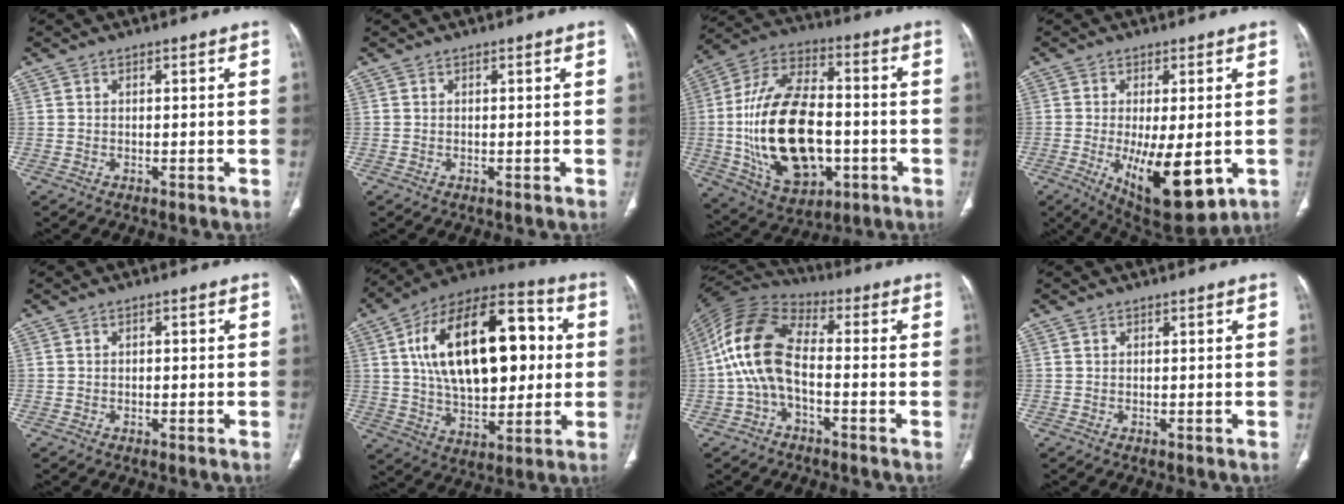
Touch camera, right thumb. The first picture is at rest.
{"total": 0.0}
{"total": 24.9, "force": [-3.5, 14.6, 19.9], "torque": [-0.357, 0.020, -0.043]}
{"total": 14.5, "force": [-3.6, 5.7, 12.9], "torque": [-0.200, -0.023, -0.036]}
{"total": 0.8, "force": [0.1, 0.5, 0.5], "torque": [-0.005, 0.003, 0.001]}
{"total": 28.0, "force": [4.8, 14.9, 23.2], "torque": [-0.356, 0.015, 0.076]}
{"total": 13.7, "force": [-1.8, 7.5, 11.3], "torque": [-0.225, 0.036, -0.045]}
{"total": 0.0}